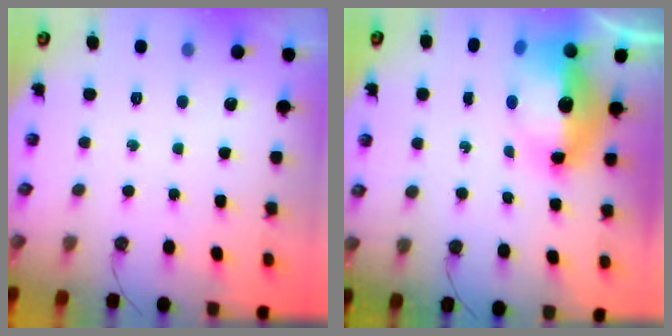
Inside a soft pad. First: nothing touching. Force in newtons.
{"total": 16.2, "press": 15.9, "slide": 3.2}